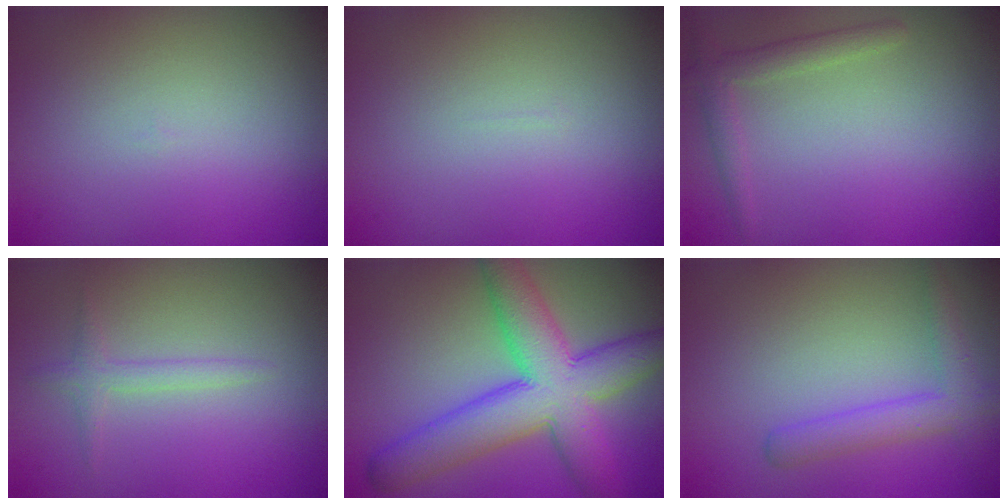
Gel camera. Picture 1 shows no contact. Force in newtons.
{"total": 0.0}
{"total": 2.0, "press": 2.0, "slide": 0.3}
{"total": 1.5, "press": 1.5, "slide": 0.1}
{"total": 9.6, "press": 9.6, "slide": 0.2}
{"total": 3.0, "press": 3.0, "slide": 0.2}